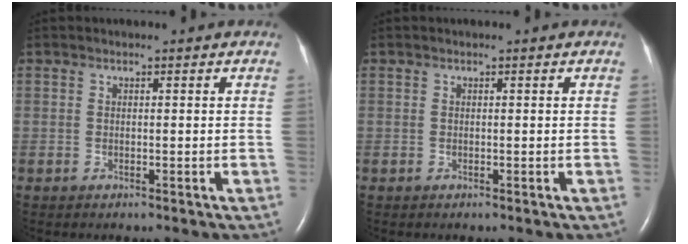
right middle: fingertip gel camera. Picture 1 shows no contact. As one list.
[{"total": 0.0}]